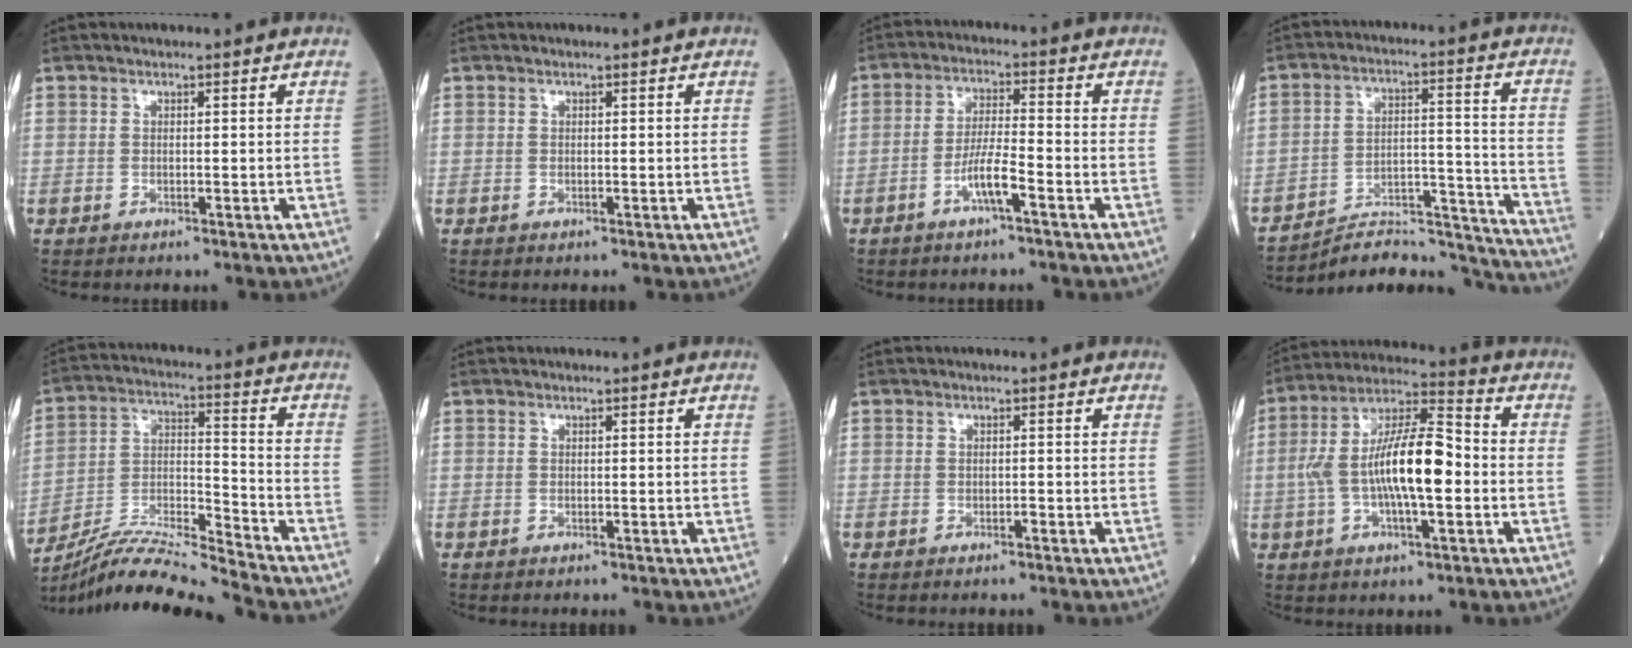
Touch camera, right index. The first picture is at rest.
{"total": 0.0}
{"total": 5.4, "force": [-2.7, 0.2, 4.6], "torque": [-0.093, 0.004, -0.052]}
{"total": 16.5, "force": [-16.4, 0.4, 1.9], "torque": [-0.014, 0.046, -0.247]}
{"total": 13.5, "force": [-12.8, -2.3, 3.4], "torque": [-0.063, 0.009, -0.240]}
{"total": 0.0}
{"total": 0.6, "force": [-0.4, 0.0, 0.5], "torque": [-0.010, 0.000, -0.005]}
{"total": 14.2, "force": [-1.3, 3.5, 13.7], "torque": [-0.263, 0.021, -0.025]}